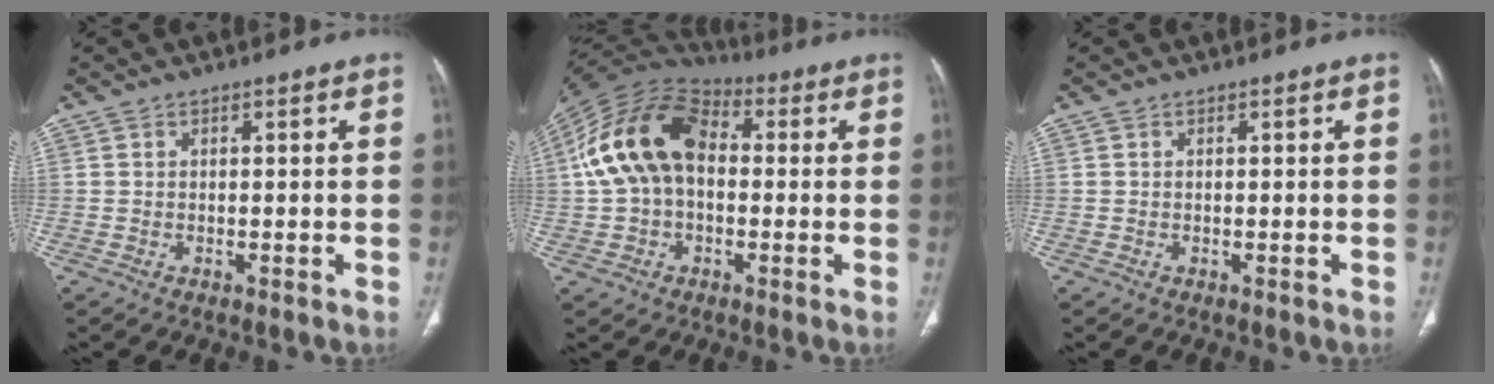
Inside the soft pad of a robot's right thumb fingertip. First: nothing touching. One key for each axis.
{"total": 17.0, "fx": 1.4, "fy": 11.5, "fz": 12.5, "tx": -0.229, "ty": 0.040, "tz": 0.013}
{"total": 0.0}